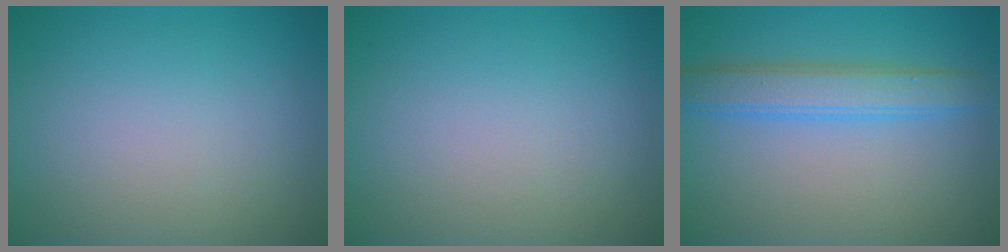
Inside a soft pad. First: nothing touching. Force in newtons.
{"total": 0.0}
{"total": 3.7, "press": 3.7, "slide": 0.1}